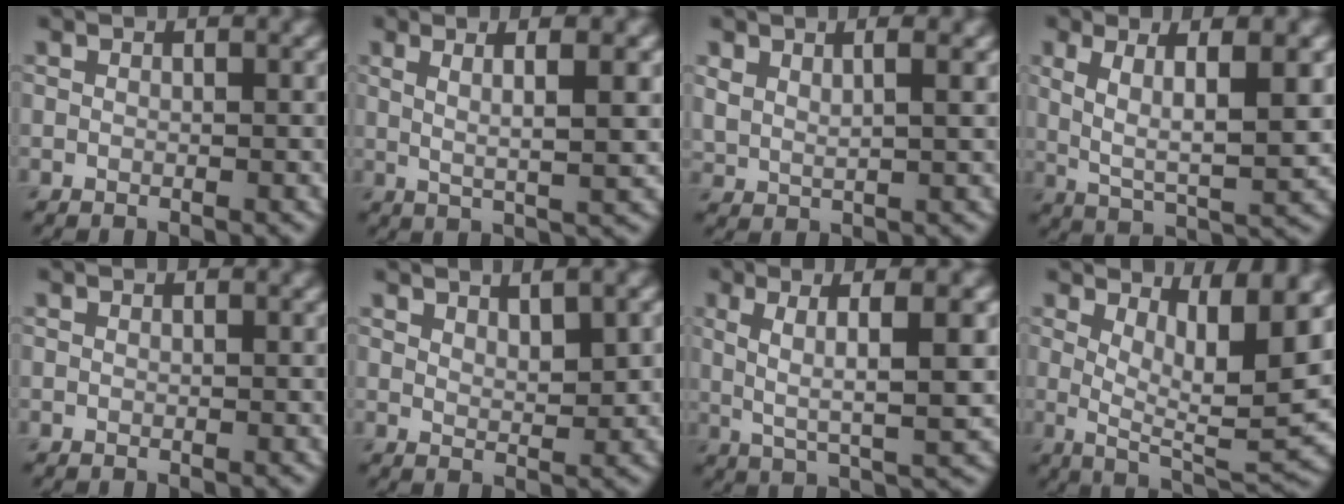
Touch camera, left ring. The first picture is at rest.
{"total": 4.6, "force": [1.6, 1.0, 4.2], "torque": [-0.063, -0.002, 0.025]}
{"total": 2.4, "force": [1.4, 0.8, 1.7], "torque": [-0.028, -0.003, 0.026]}
{"total": 5.8, "force": [1.7, 1.9, 5.3], "torque": [-0.101, -0.006, 0.033]}
{"total": 0.0}
{"total": 2.7, "force": [1.8, 0.7, 1.9], "torque": [-0.030, -0.002, 0.033]}
{"total": 6.4, "force": [1.5, 1.5, 6.1], "torque": [-0.106, 0.003, 0.029]}
{"total": 7.7, "force": [2.8, 2.0, 6.9], "torque": [-0.106, -0.018, 0.052]}